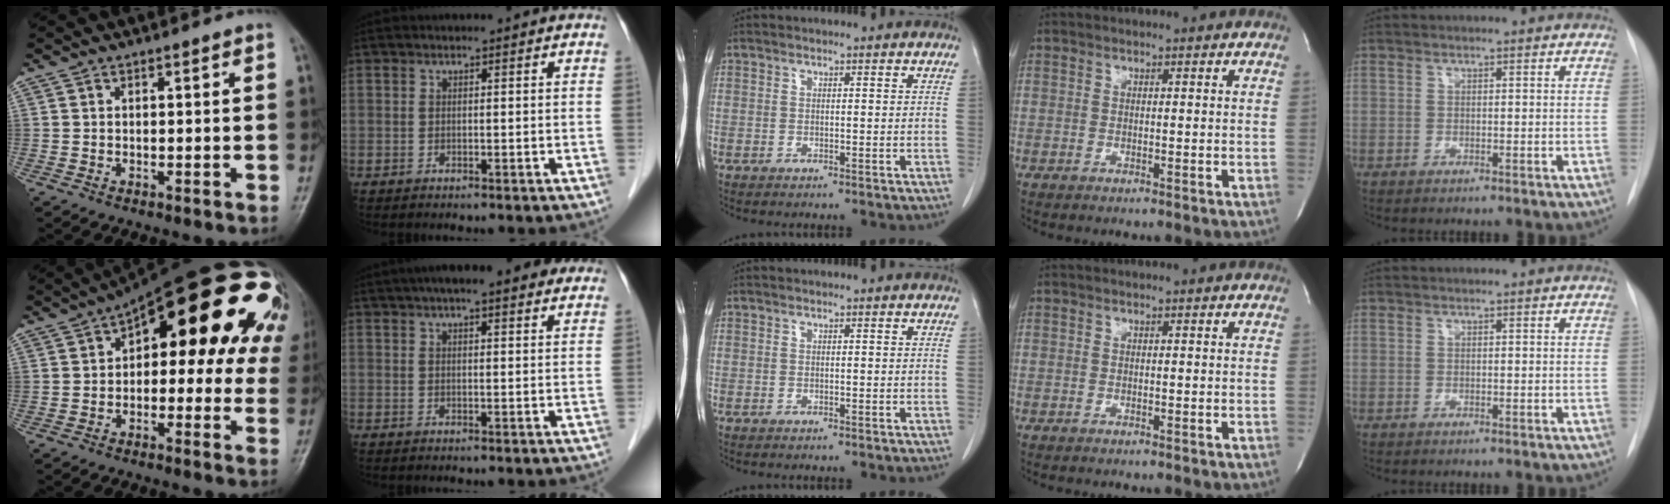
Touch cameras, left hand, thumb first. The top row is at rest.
{"thumb": {"total": 22.8, "force": [6.0, 11.2, 19.0], "torque": [-0.215, 0.038, 0.069]}, "index": {"total": 11.5, "force": [8.9, 2.3, 7.0], "torque": [-0.100, 0.036, 0.119]}}